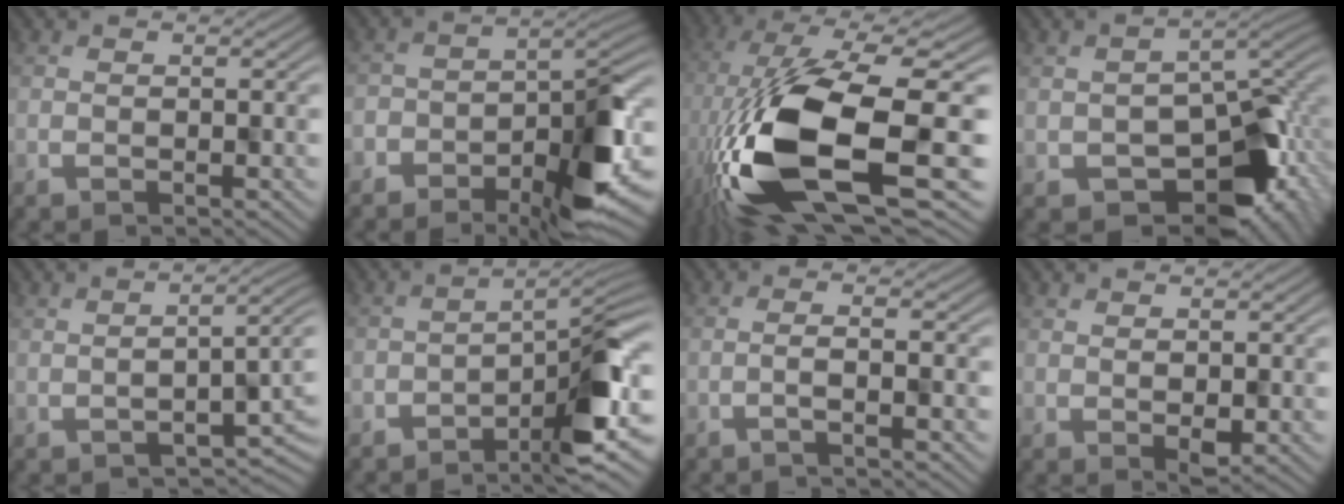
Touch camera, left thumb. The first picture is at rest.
{"total": 10.2, "force": [-5.2, 4.4, 7.6], "torque": [-0.098, -0.019, -0.091]}
{"total": 17.7, "force": [-2.1, 6.9, 16.1], "torque": [-0.332, -0.016, -0.039]}
{"total": 9.7, "force": [-3.3, 6.1, 6.7], "torque": [-0.082, -0.031, -0.050]}
{"total": 2.9, "force": [-0.2, 0.9, 2.7], "torque": [-0.037, -0.004, -0.002]}
{"total": 4.6, "force": [-2.1, 0.7, 4.0], "torque": [-0.048, 0.013, -0.040]}
{"total": 1.6, "force": [0.0, 0.0, 1.6], "torque": [-0.011, 0.013, -0.018]}
{"total": 1.8, "force": [1.3, 0.5, 1.1], "torque": [-0.018, -0.005, 0.027]}